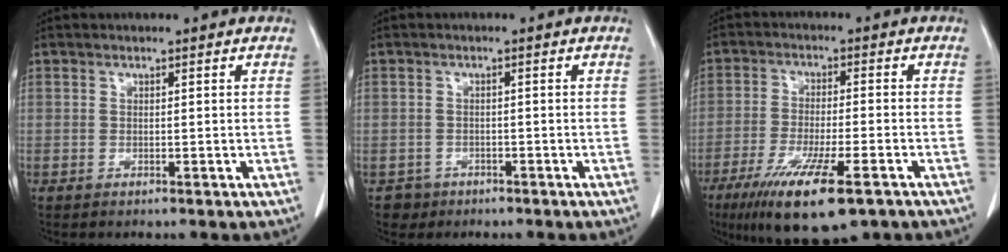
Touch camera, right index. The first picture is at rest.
{"total": 2.4, "force": [-1.3, 2.0, -0.4], "torque": [0.007, 0.011, -0.022]}
{"total": 14.2, "force": [-8.7, 2.5, 10.9], "torque": [-0.182, -0.036, -0.140]}